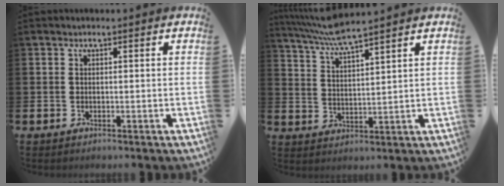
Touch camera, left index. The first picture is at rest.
{"total": 5.8, "force": [5.4, -0.2, 1.9], "torque": [-0.059, -0.026, 0.098]}